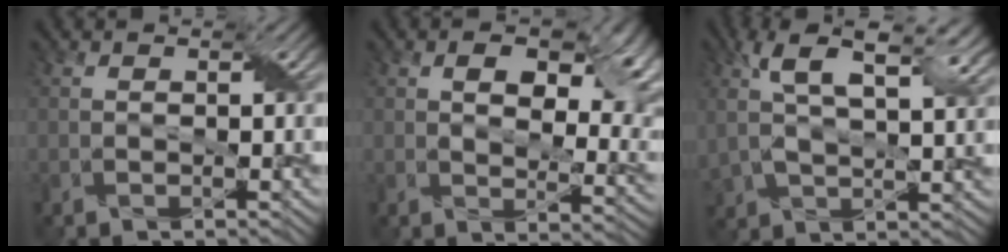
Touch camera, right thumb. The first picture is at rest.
{"total": 11.3, "force": [3.7, 5.9, 8.8], "torque": [-0.128, -0.007, 0.065]}
{"total": 11.1, "force": [5.1, 4.6, 8.7], "torque": [-0.192, 0.004, 0.087]}